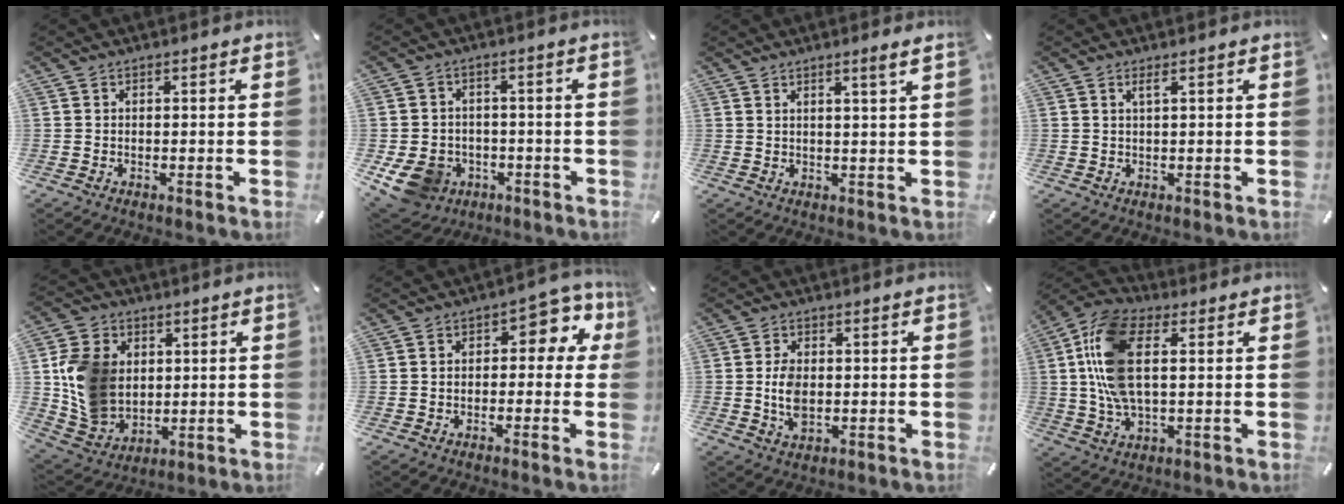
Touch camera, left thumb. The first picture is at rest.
{"total": 9.1, "force": [-3.6, 7.7, 3.3], "torque": [-0.083, 0.023, -0.064]}
{"total": 3.1, "force": [2.1, -0.4, 2.2], "torque": [-0.045, -0.008, 0.035]}
{"total": 1.5, "force": [0.9, 0.1, 1.2], "torque": [-0.023, 0.002, 0.015]}
{"total": 14.1, "force": [2.2, 12.0, 7.1], "torque": [-0.176, 0.006, 0.045]}
{"total": 7.7, "force": [1.7, 4.9, 5.6], "torque": [-0.068, -0.014, 0.021]}
{"total": 5.9, "force": [-0.4, 3.9, 4.4], "torque": [-0.103, -0.005, -0.013]}
{"total": 14.9, "force": [2.4, 8.3, 12.1], "torque": [-0.278, -0.003, 0.043]}